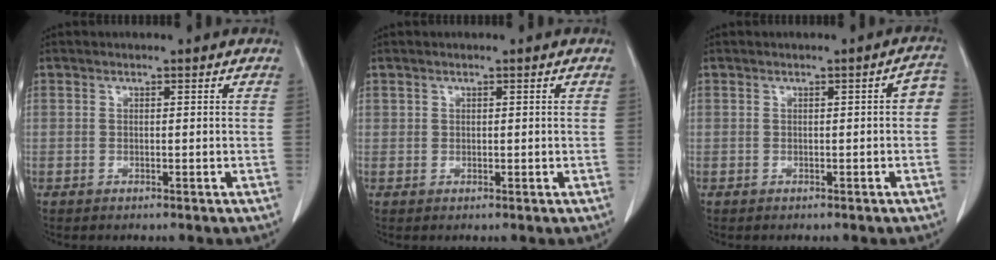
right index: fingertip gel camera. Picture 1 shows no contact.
{"total": 0.7, "force": [0.5, 0.6, 0.0], "torque": [0.010, 0.003, 0.007]}
{"total": 2.4, "force": [-0.1, 0.7, 2.3], "torque": [-0.020, 0.007, -0.003]}